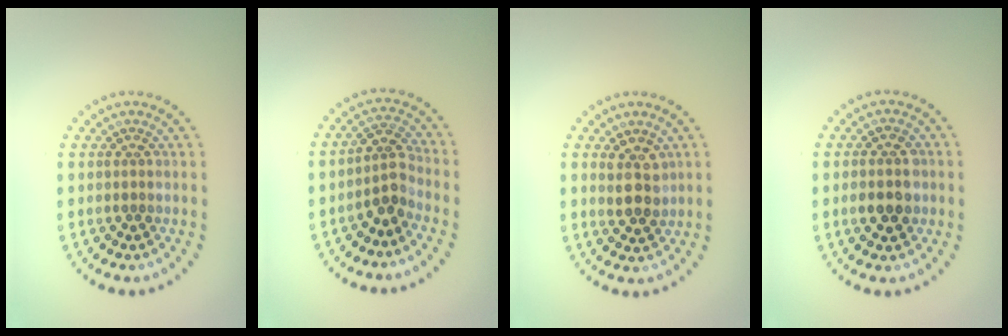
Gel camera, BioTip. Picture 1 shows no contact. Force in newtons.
{"total": 2.6, "press": 2.0, "slide": 1.8}
{"total": 2.6, "press": 2.4, "slide": 1.0}
{"total": 2.8, "press": 2.8, "slide": 0.4}